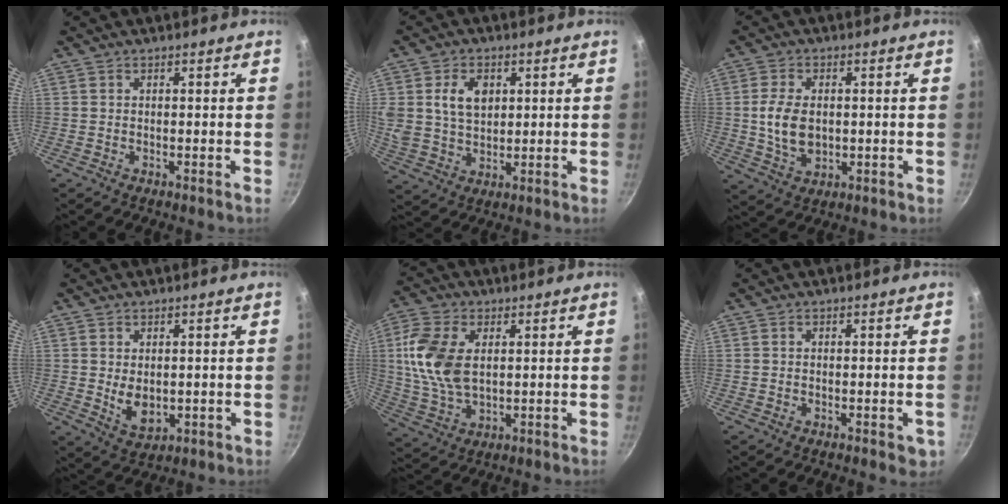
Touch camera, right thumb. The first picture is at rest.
{"total": 9.2, "force": [2.6, 6.6, 5.8], "torque": [-0.093, -0.006, 0.050]}
{"total": 8.5, "force": [0.2, 5.6, 6.4], "torque": [-0.114, -0.001, 0.009]}
{"total": 5.7, "force": [0.2, 3.8, 4.3], "torque": [-0.064, -0.014, 0.015]}
{"total": 12.4, "force": [2.1, 7.6, 9.6], "torque": [-0.188, -0.005, 0.040]}
{"total": 2.7, "force": [-0.8, 1.5, 2.1], "torque": [-0.022, -0.002, -0.010]}